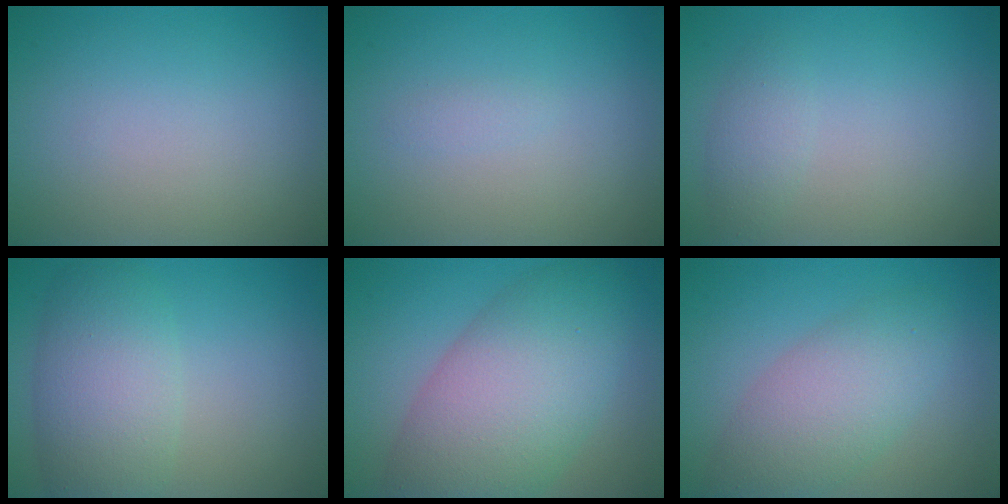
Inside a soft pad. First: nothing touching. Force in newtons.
{"total": 0.6, "press": 0.6, "slide": 0.1}
{"total": 1.4, "press": 1.4, "slide": 0.1}
{"total": 5.9, "press": 5.9, "slide": 0.0}
{"total": 9.8, "press": 9.8, "slide": 0.3}
{"total": 5.2, "press": 5.2, "slide": 0.1}